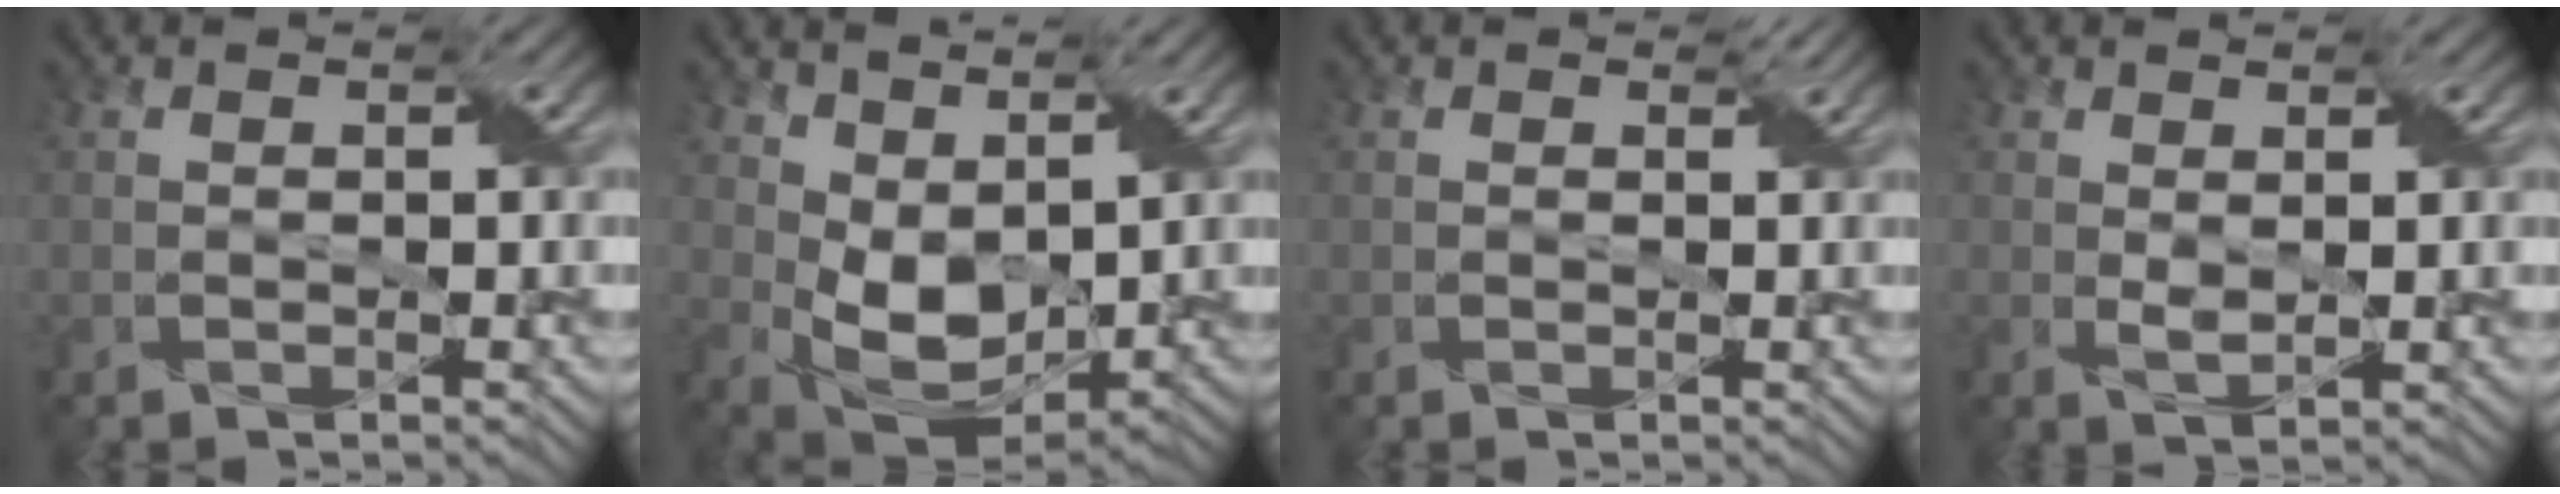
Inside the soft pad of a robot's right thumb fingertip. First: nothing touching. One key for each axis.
{"total": 7.9, "fx": 2.7, "fy": 4.7, "fz": 5.7, "tx": -0.129, "ty": -0.005, "tz": 0.053}
{"total": 0.8, "fx": 0.5, "fy": 0.4, "fz": 0.4, "tx": -0.007, "ty": -0.002, "tz": 0.010}
{"total": 1.8, "fx": 0.8, "fy": 0.9, "fz": 1.3, "tx": -0.030, "ty": -0.003, "tz": 0.018}